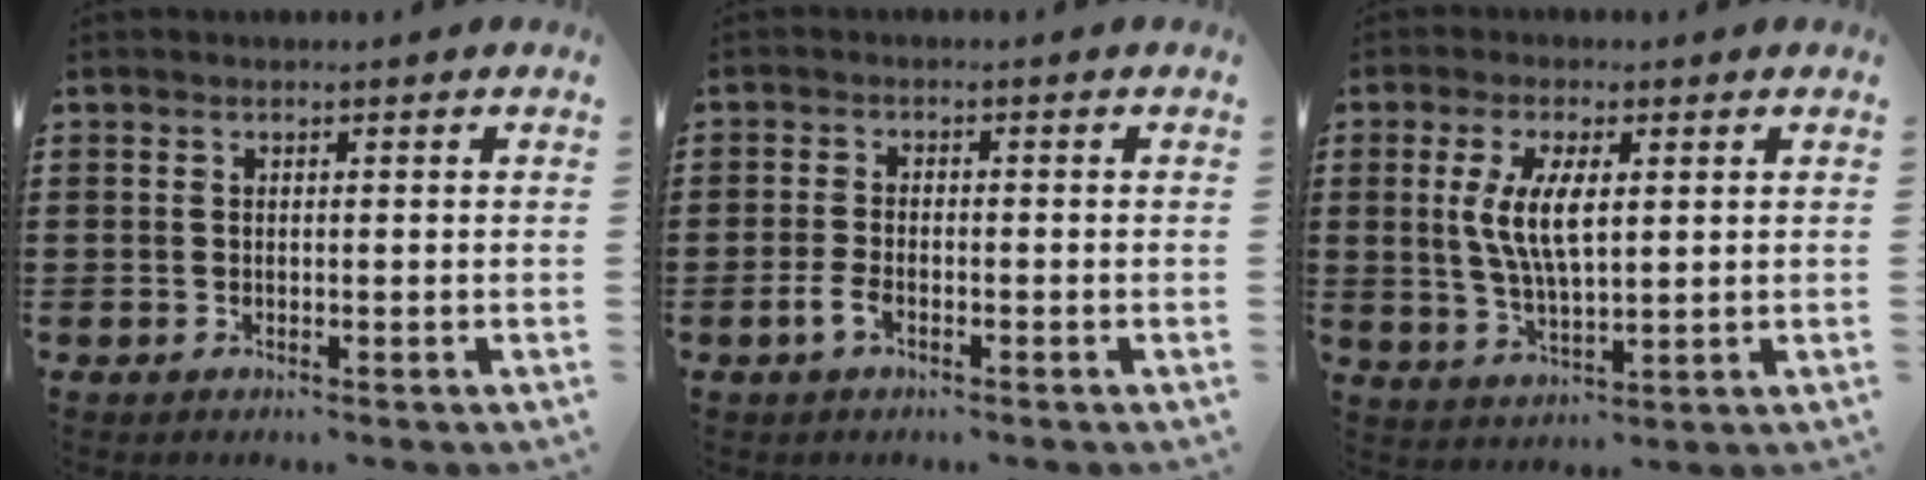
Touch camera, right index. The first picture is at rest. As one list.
[{"total": 2.6, "force": [-1.4, 1.1, 1.9], "torque": [-0.048, -0.002, -0.030]}, {"total": 7.0, "force": [1.3, 2.7, 6.4], "torque": [-0.135, 0.004, 0.020]}]